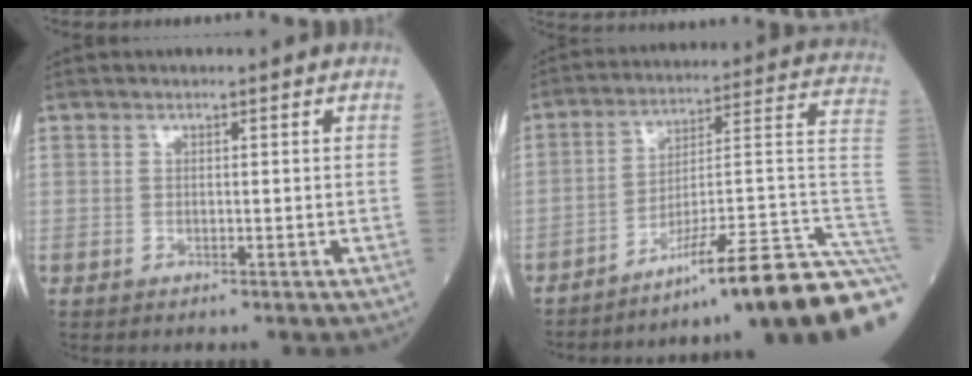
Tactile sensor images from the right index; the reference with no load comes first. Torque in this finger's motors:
{"motor_torque": [-0.24, -0.81, 0.36, 0.06]}